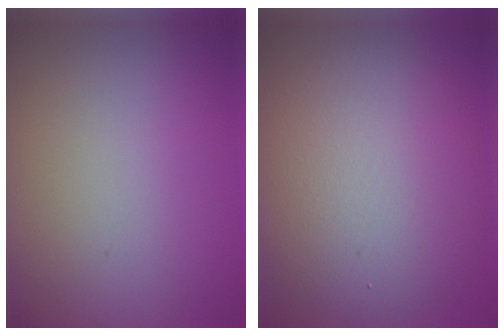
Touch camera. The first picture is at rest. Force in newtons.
{"total": 9.8, "press": 9.8, "slide": 1.1}